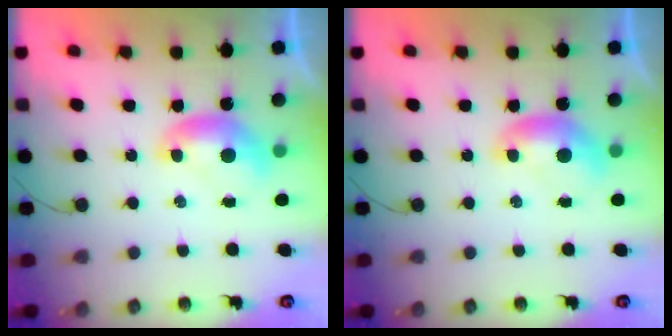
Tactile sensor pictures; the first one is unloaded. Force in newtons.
{"total": 0.0}